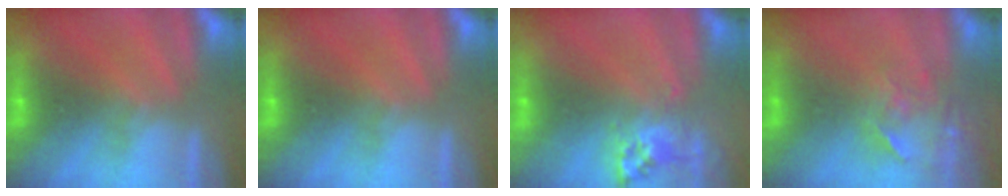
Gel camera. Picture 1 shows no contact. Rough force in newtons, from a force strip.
{"total": 0.0}
{"total": 2.6}
{"total": 3.7}